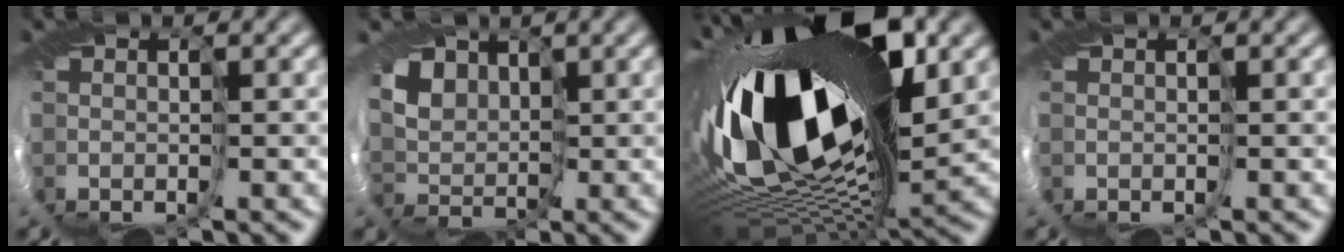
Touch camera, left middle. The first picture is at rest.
{"total": 4.6, "force": [3.0, 3.2, 1.6], "torque": [-0.045, 0.001, 0.047]}
{"total": 19.5, "force": [3.0, 9.6, 16.7], "torque": [-0.308, -0.019, 0.040]}
{"total": 0.0}